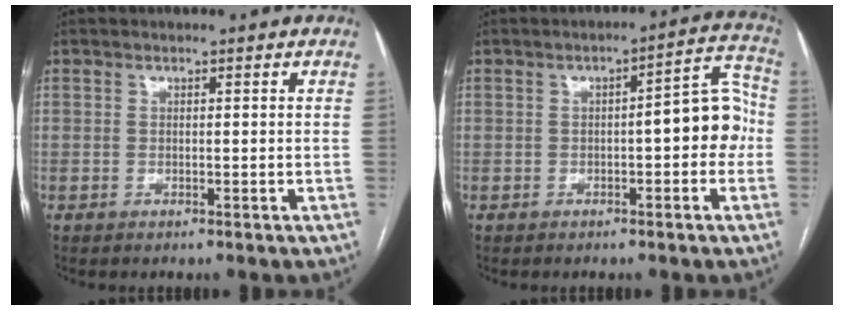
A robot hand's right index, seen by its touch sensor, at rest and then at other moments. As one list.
[{"total": 7.1, "force": [-0.6, 1.9, 6.8], "torque": [-0.076, 0.030, -0.011]}]